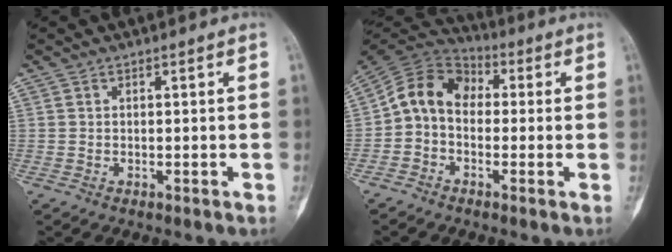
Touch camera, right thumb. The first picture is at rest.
{"total": 10.2, "force": [-0.2, 7.8, 6.5], "torque": [-0.096, 0.036, -0.026]}